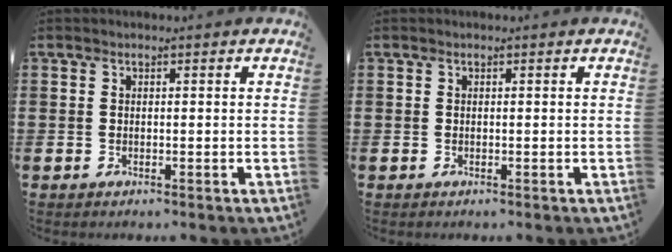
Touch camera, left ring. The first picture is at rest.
{"total": 0.0}